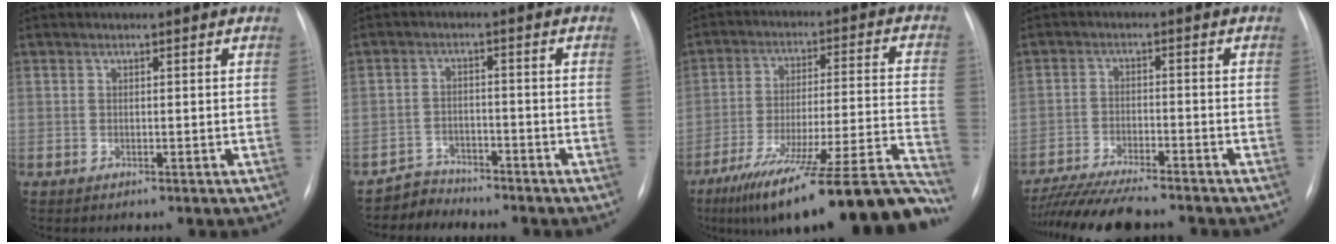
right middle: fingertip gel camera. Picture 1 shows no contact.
{"total": 3.6, "force": [-3.3, 1.0, -1.3], "torque": [0.027, -0.003, -0.059]}
{"total": 26.7, "force": [-21.6, 0.8, 15.8], "torque": [-0.161, -0.007, -0.323]}
{"total": 12.4, "force": [-11.0, 1.0, 5.8], "torque": [-0.093, -0.022, -0.173]}